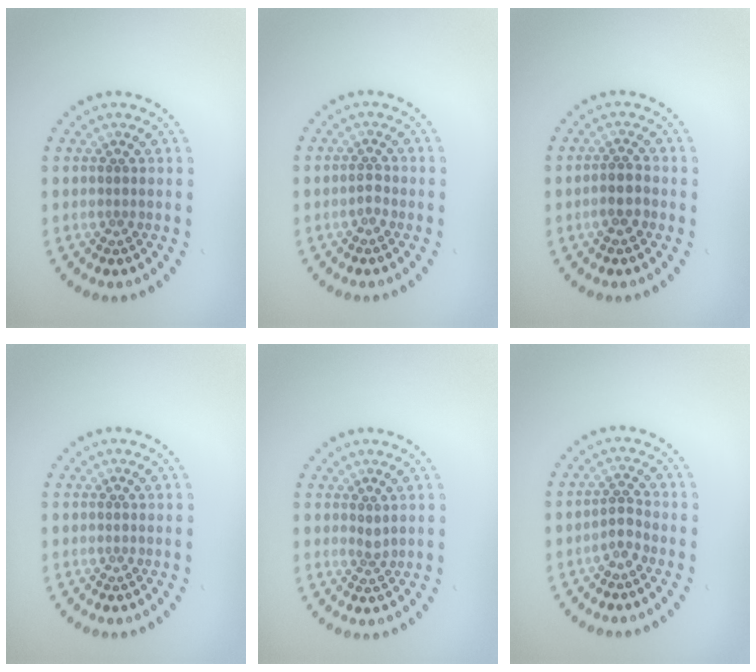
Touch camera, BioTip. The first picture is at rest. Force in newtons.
{"total": 1.0, "press": 1.0, "slide": 0.4}
{"total": 2.0, "press": 1.9, "slide": 0.8}
{"total": 0.0}
{"total": 0.9, "press": 0.6, "slide": 0.7}
{"total": 1.6, "press": 1.2, "slide": 1.1}